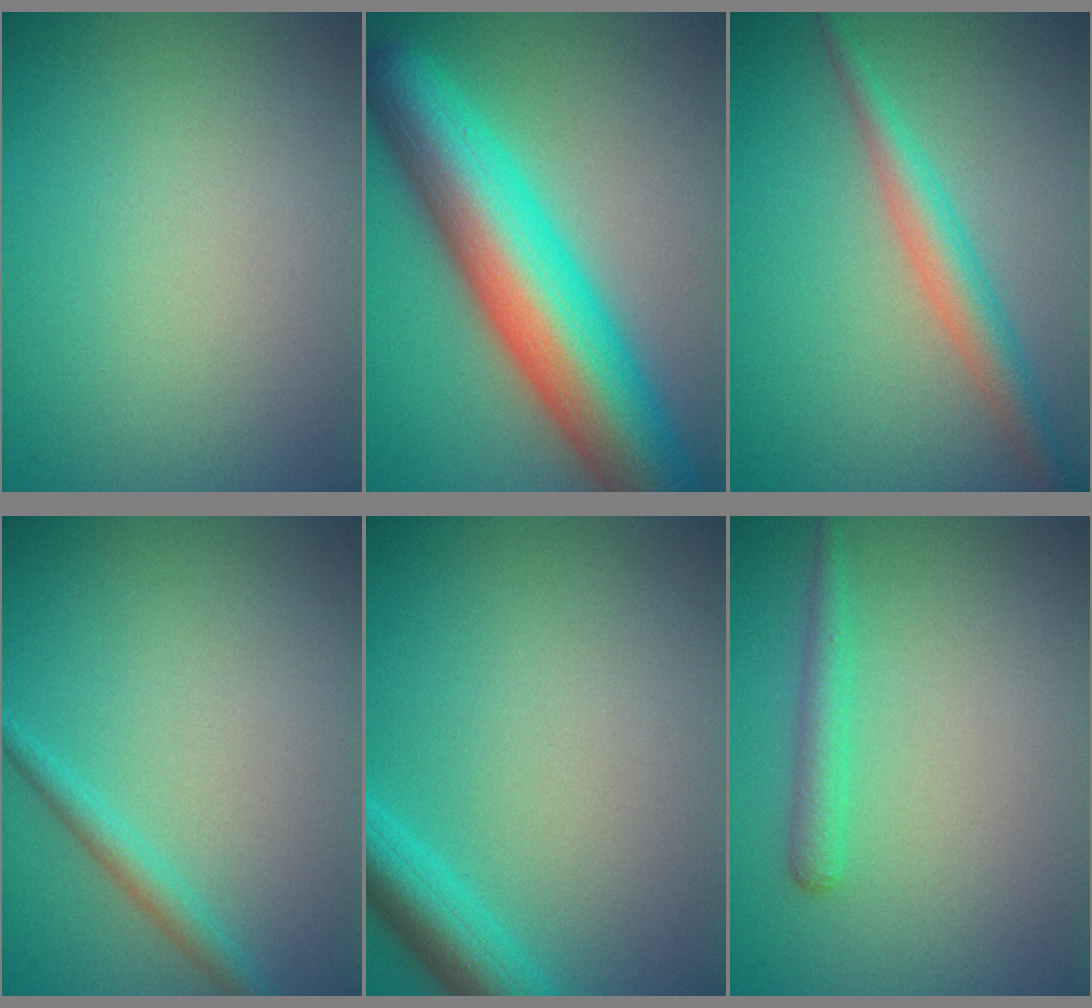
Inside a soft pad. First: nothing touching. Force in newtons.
{"total": 12.1, "press": 12.1, "slide": 0.3}
{"total": 3.2, "press": 3.2, "slide": 0.1}
{"total": 1.6, "press": 1.6, "slide": 0.1}
{"total": 4.2, "press": 4.2, "slide": 0.3}
{"total": 1.7, "press": 1.7, "slide": 0.1}